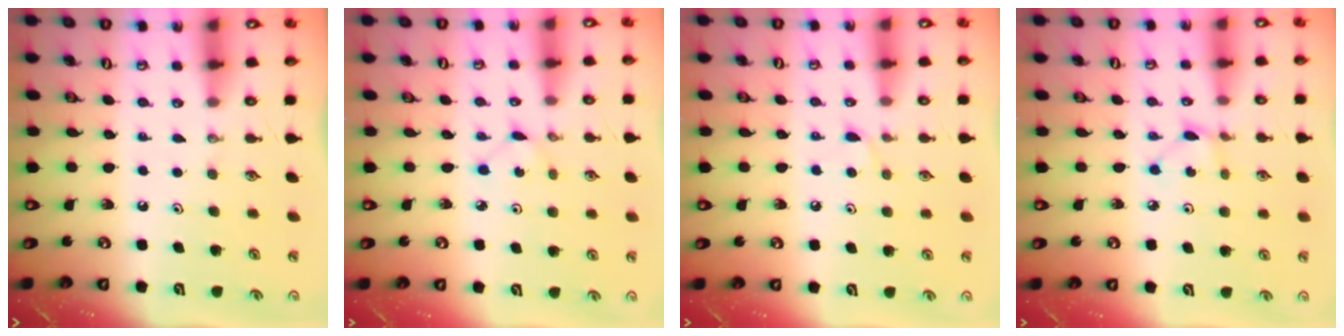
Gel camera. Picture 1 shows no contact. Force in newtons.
{"total": 1.1, "press": 1.1, "slide": 0.1}
{"total": 4.9, "press": 4.8, "slide": 0.7}
{"total": 2.1, "press": 2.1, "slide": 0.3}